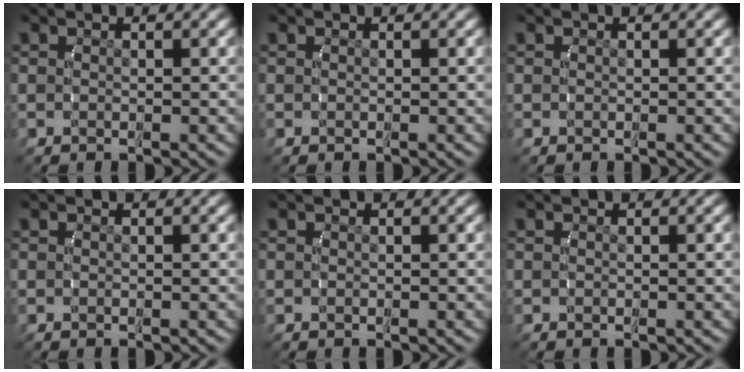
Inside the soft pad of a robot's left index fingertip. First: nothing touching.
{"total": 0.0}
{"total": 0.0}
{"total": 0.0}
{"total": 0.0}
{"total": 0.0}